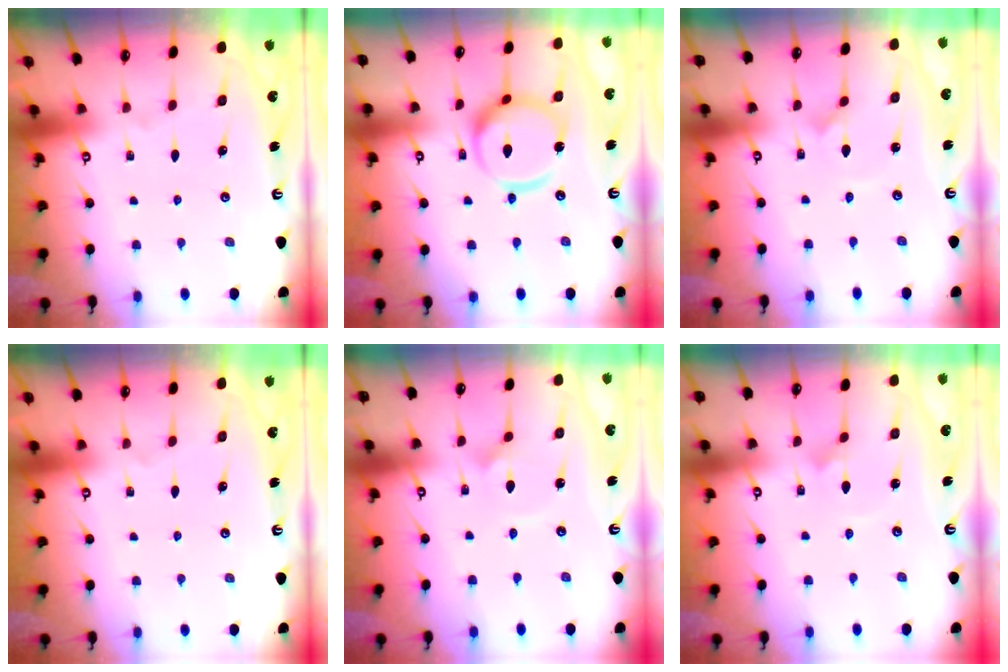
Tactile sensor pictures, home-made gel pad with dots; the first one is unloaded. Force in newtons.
{"total": 13.7, "press": 13.7, "slide": 1.3}
{"total": 0.6, "press": 0.6, "slide": 0.1}
{"total": 0.0}
{"total": 2.4, "press": 2.4, "slide": 0.0}
{"total": 2.2, "press": 2.2, "slide": 0.1}